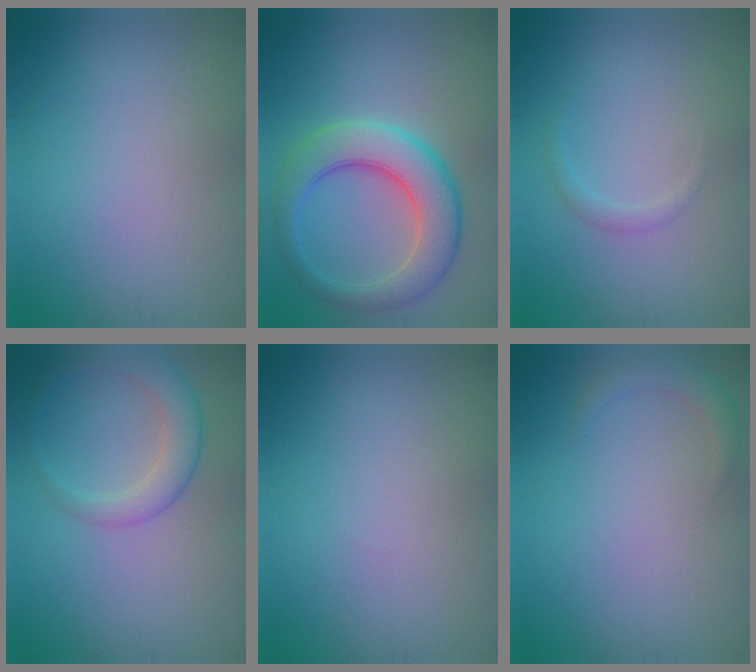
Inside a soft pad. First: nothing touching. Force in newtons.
{"total": 7.0, "press": 7.0, "slide": 0.3}
{"total": 1.0, "press": 1.0, "slide": 0.1}
{"total": 2.9, "press": 2.8, "slide": 0.1}
{"total": 0.0}
{"total": 1.7, "press": 1.7, "slide": 0.1}